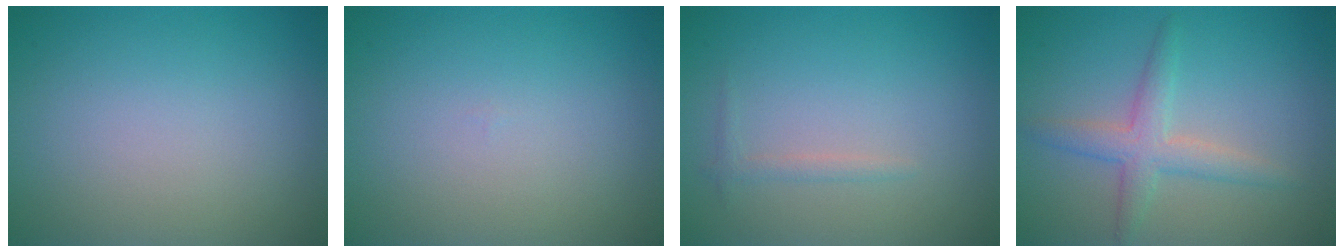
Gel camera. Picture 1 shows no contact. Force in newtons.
{"total": 0.0}
{"total": 0.9, "press": 0.9, "slide": 0.1}
{"total": 3.1, "press": 3.1, "slide": 0.1}